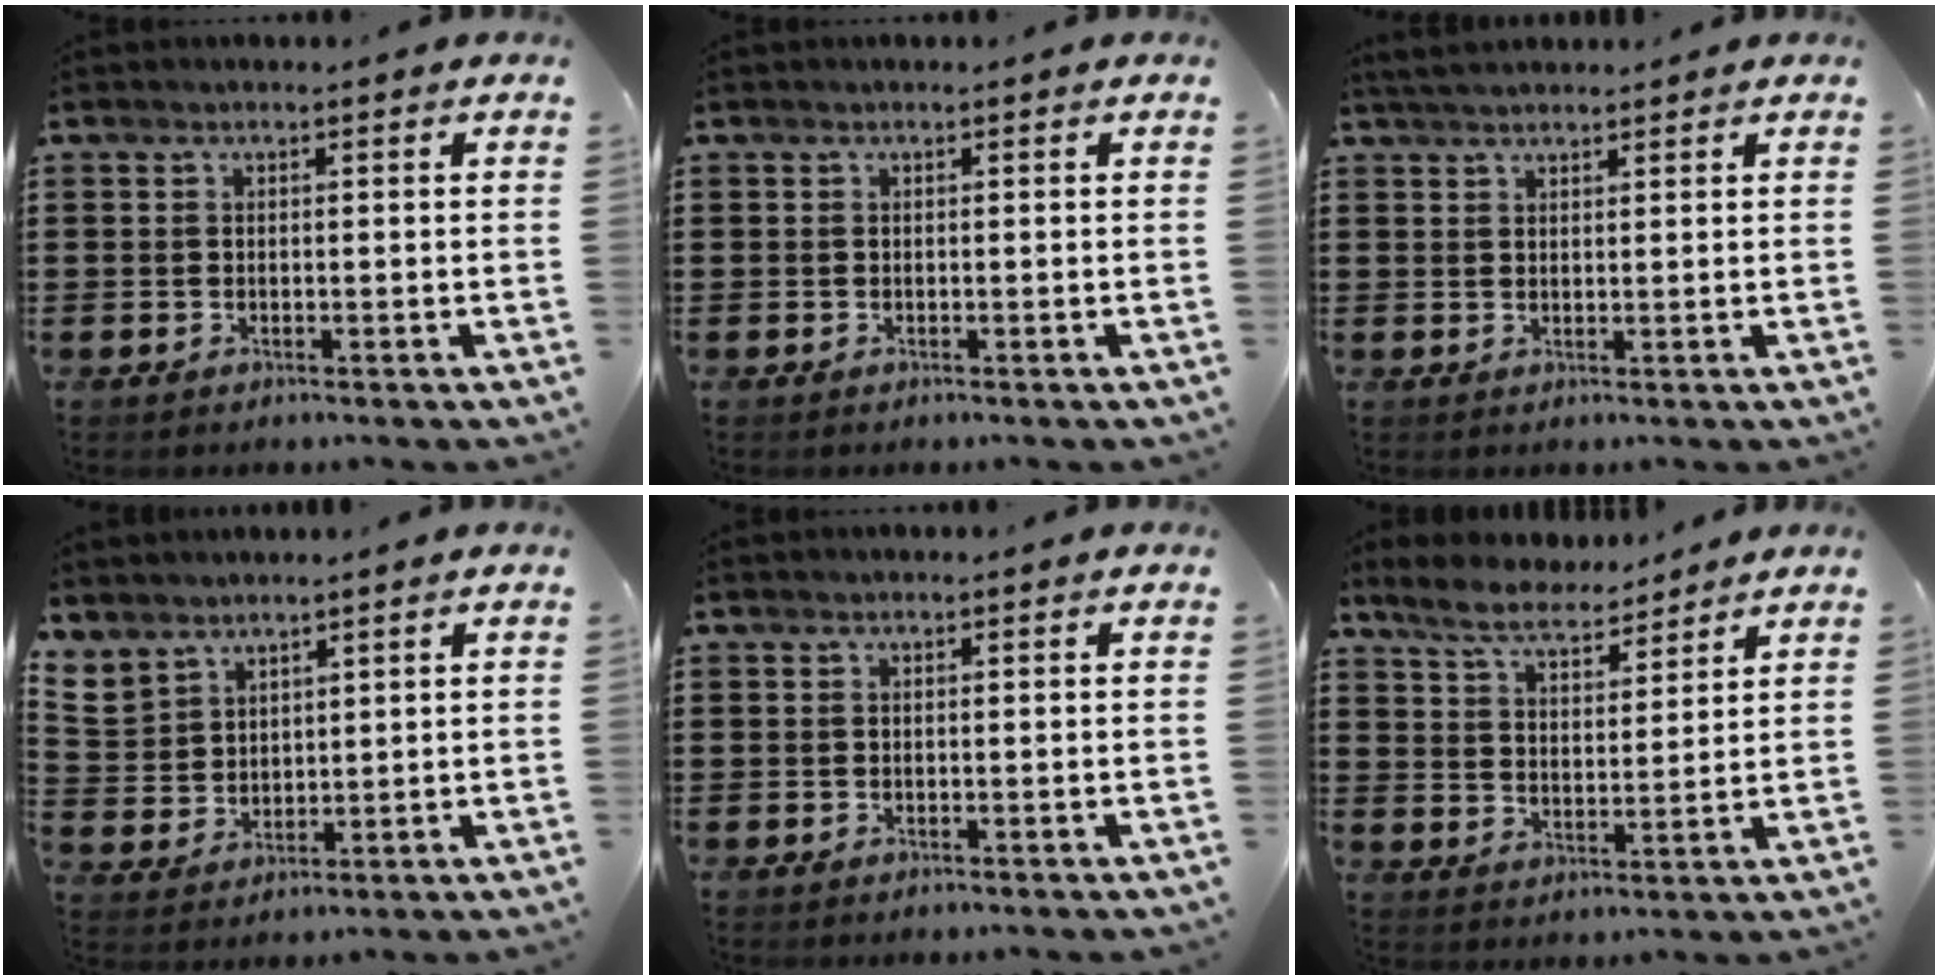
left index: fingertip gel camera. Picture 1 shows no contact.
{"total": 0.0}
{"total": 2.6, "force": [2.3, 0.5, 1.0], "torque": [-0.024, 0.004, 0.045]}
{"total": 4.0, "force": [3.4, 2.1, -0.1], "torque": [-0.019, -0.008, 0.063]}
{"total": 0.0}
{"total": 6.5, "force": [6.0, 1.3, 2.1], "torque": [-0.065, -0.019, 0.109]}